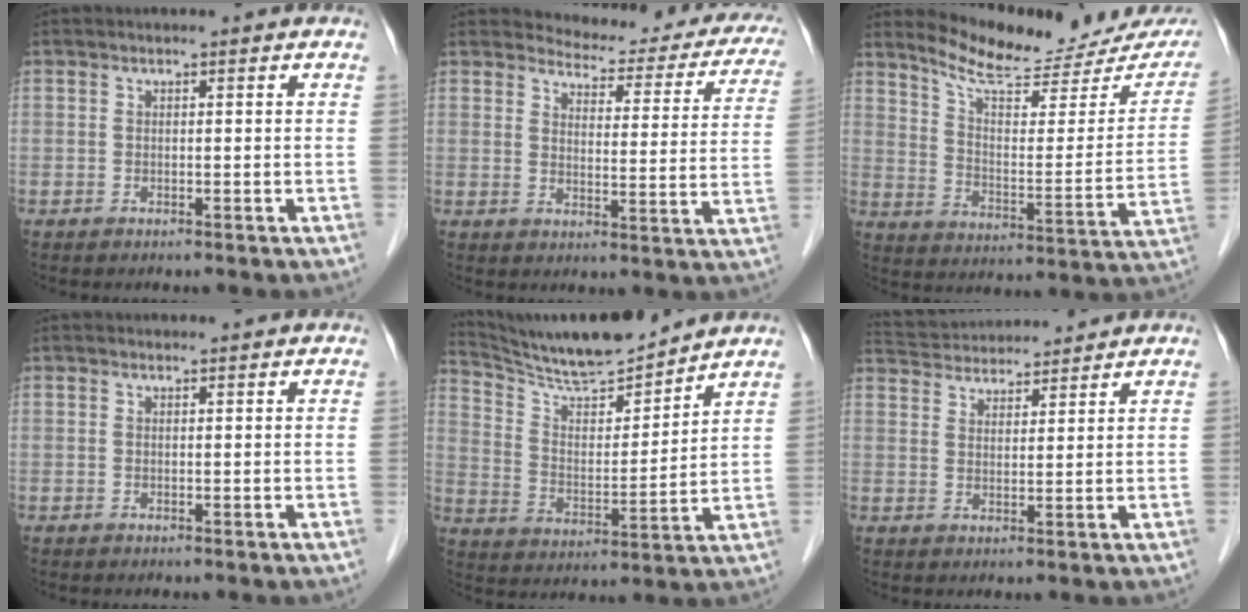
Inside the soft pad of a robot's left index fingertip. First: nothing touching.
{"total": 16.8, "force": [15.7, 4.3, 4.2], "torque": [-0.025, -0.051, 0.161]}
{"total": 19.1, "force": [17.5, 3.5, 6.8], "torque": [-0.096, -0.052, 0.235]}
{"total": 0.6, "force": [0.6, 0.1, 0.0], "torque": [-0.006, 0.005, 0.012]}
{"total": 13.6, "force": [13.0, 0.6, 4.1], "torque": [-0.081, 0.000, 0.231]}
{"total": 10.6, "force": [10.2, 1.6, 2.4], "torque": [-0.050, 0.034, 0.164]}